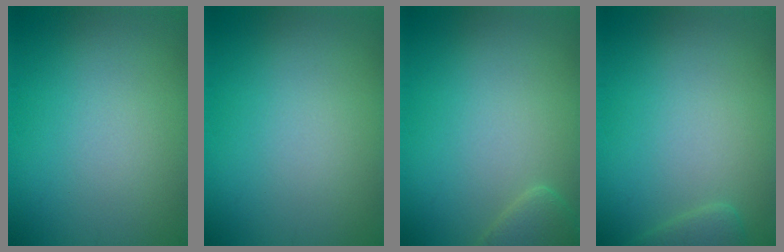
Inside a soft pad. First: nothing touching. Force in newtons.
{"total": 0.0}
{"total": 2.2, "press": 2.2, "slide": 0.1}
{"total": 1.9, "press": 1.8, "slide": 0.2}